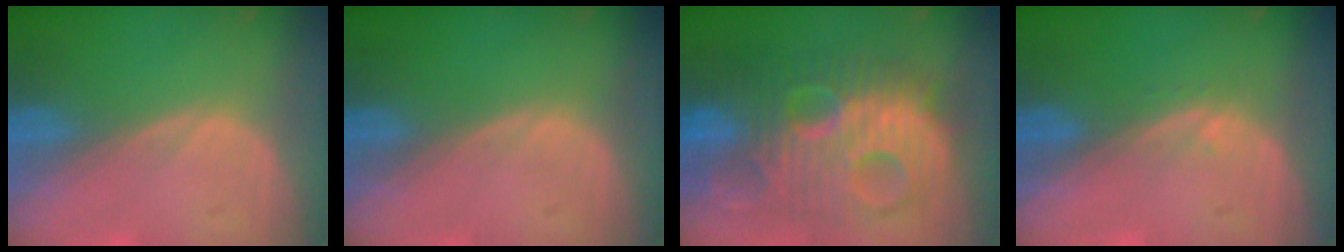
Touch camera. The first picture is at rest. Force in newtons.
{"total": 0.0}
{"total": 13.4, "press": 13.4, "slide": 1.2}
{"total": 0.7, "press": 0.7, "slide": 0.2}